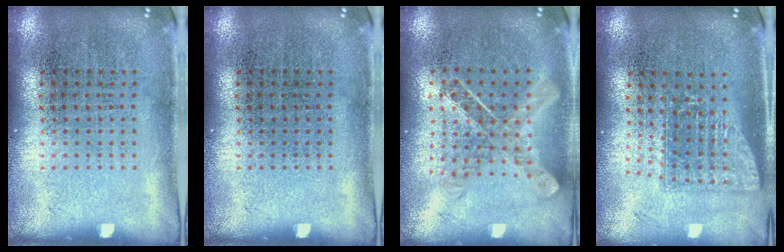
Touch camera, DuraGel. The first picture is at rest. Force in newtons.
{"total": 0.0}
{"total": 0.9, "press": 0.9, "slide": 0.0}
{"total": 1.7, "press": 1.3, "slide": 1.0}